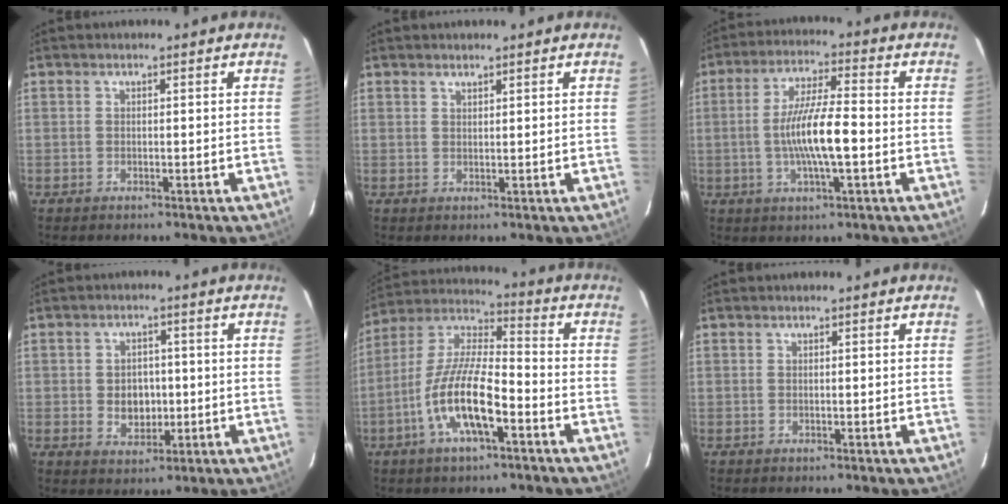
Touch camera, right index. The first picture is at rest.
{"total": 1.0, "force": [0.9, 0.3, 0.3], "torque": [-0.005, 0.000, 0.017]}
{"total": 10.5, "force": [-1.8, 1.6, 10.2], "torque": [-0.192, -0.002, -0.032]}
{"total": 5.6, "force": [-0.6, 4.5, 3.3], "torque": [-0.063, 0.006, -0.001]}
{"total": 14.6, "force": [-6.0, 4.4, 12.5], "torque": [-0.258, -0.005, -0.117]}
{"total": 0.0}